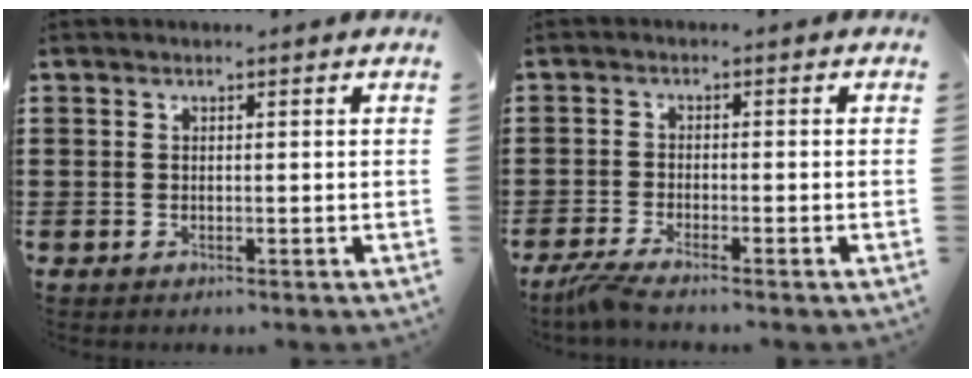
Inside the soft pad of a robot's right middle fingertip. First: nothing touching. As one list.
[{"total": 2.8, "force": [-2.3, -0.2, 1.5], "torque": [-0.047, -0.012, -0.049]}]